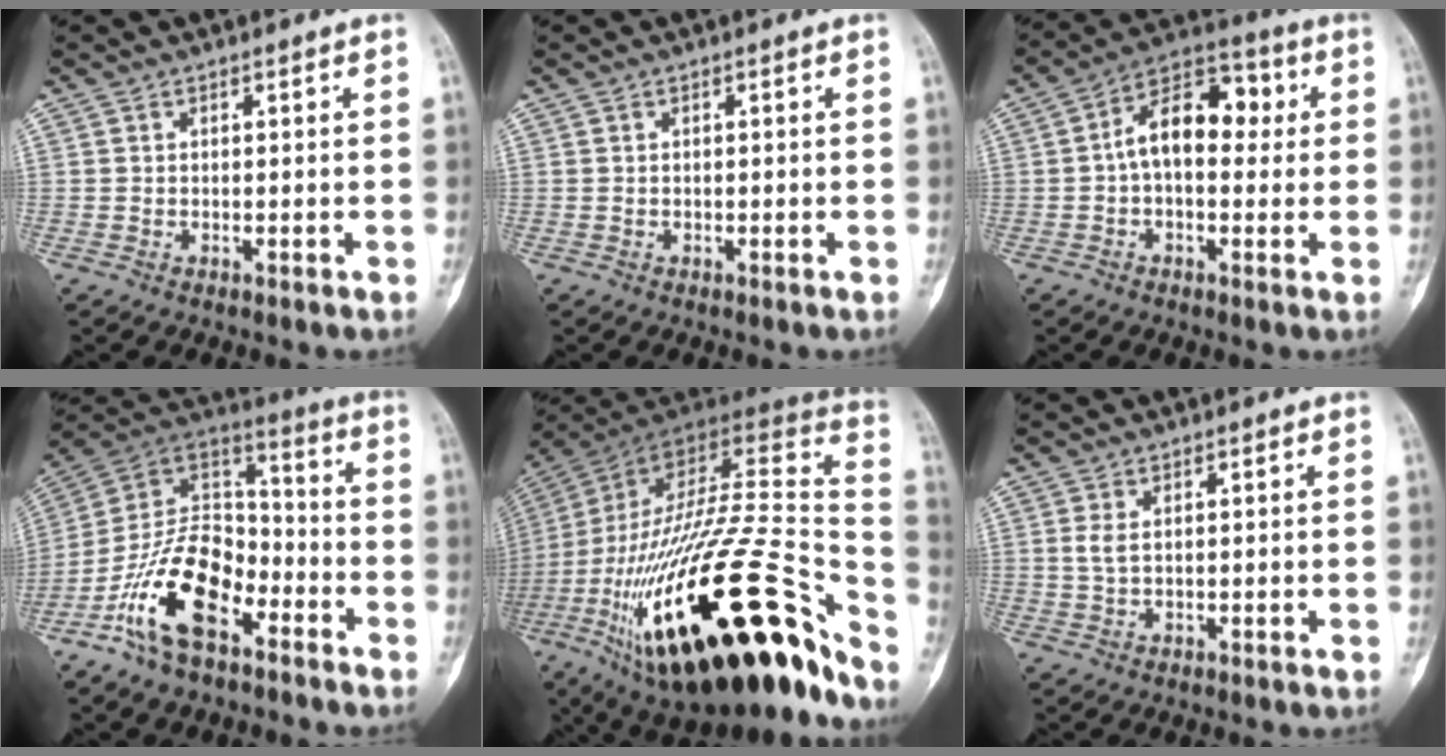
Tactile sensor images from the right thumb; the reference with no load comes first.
{"total": 0.0}
{"total": 12.7, "force": [1.1, 7.7, 10.0], "torque": [-0.132, 0.037, 0.006]}
{"total": 18.5, "force": [-9.4, 9.9, 12.5], "torque": [-0.214, 0.081, -0.179]}
{"total": 45.7, "force": [-20.9, 16.5, 37.1], "torque": [-0.581, 0.027, -0.329]}
{"total": 2.0, "force": [0.5, 0.9, 1.7], "torque": [-0.038, 0.003, 0.013]}